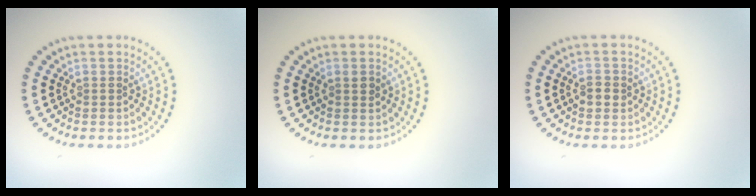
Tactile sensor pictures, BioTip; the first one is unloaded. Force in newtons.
{"total": 0.8, "press": 0.8, "slide": 0.3}
{"total": 1.4, "press": 1.3, "slide": 0.1}